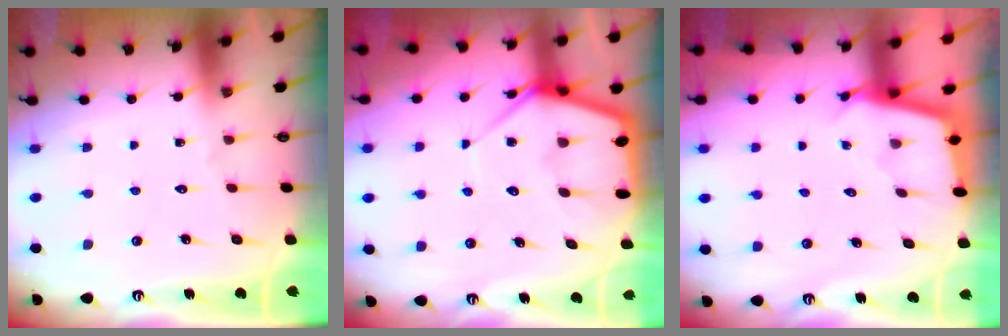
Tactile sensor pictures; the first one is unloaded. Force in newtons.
{"total": 9.0, "press": 9.0, "slide": 0.6}
{"total": 2.5, "press": 2.5, "slide": 0.2}